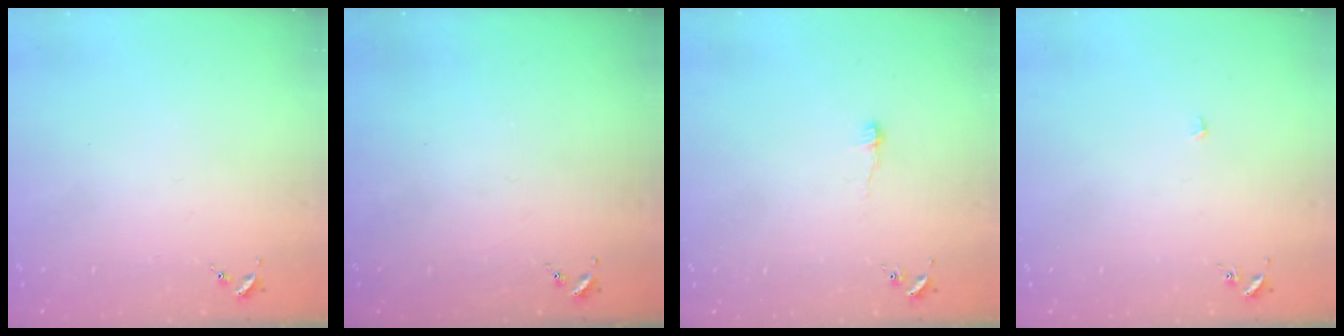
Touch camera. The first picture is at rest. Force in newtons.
{"total": 0.0}
{"total": 3.0, "press": 3.0, "slide": 0.3}
{"total": 2.1, "press": 2.1, "slide": 0.1}